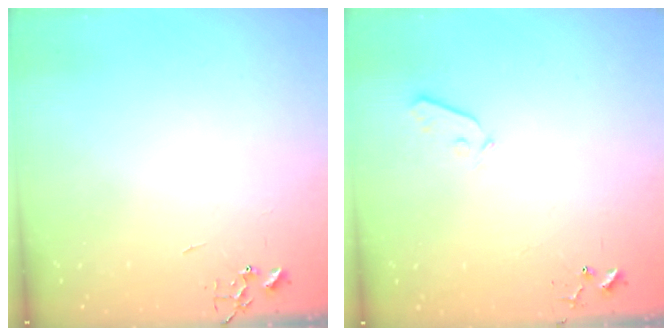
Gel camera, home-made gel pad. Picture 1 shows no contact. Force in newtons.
{"total": 3.6, "press": 3.5, "slide": 0.7}